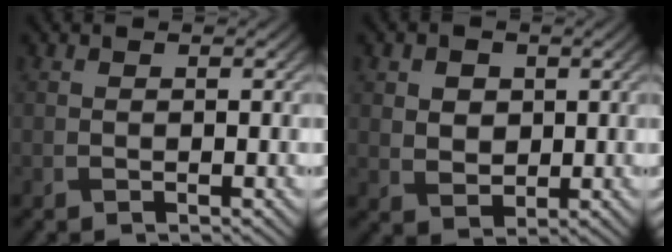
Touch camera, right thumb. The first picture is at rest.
{"total": 4.1, "force": [1.5, 3.2, 2.0], "torque": [-0.061, -0.001, 0.032]}